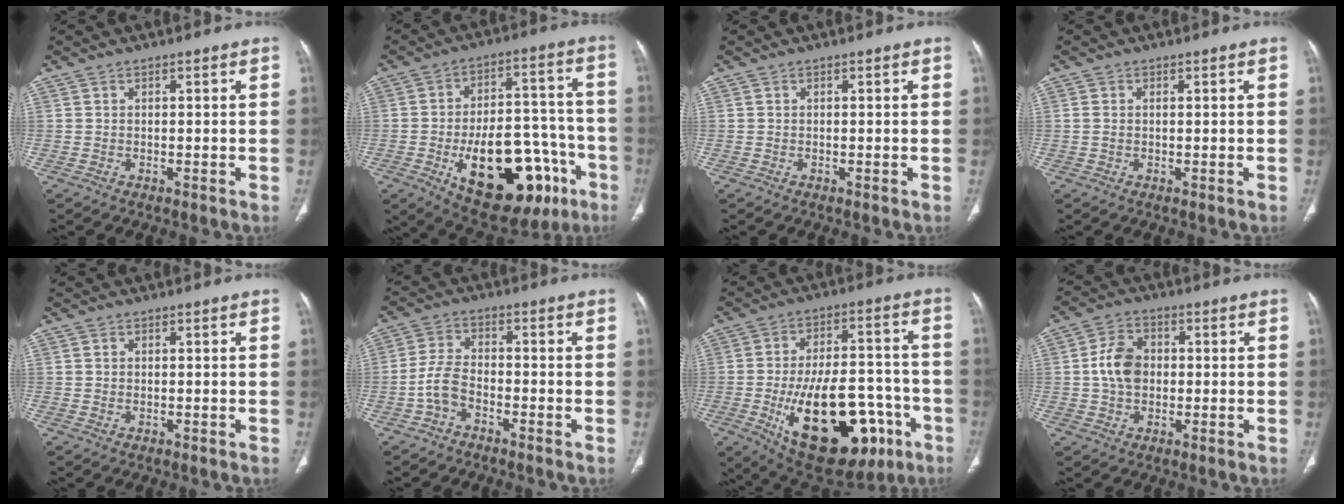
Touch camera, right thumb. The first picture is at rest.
{"total": 24.7, "force": [-9.6, 12.5, 19.0], "torque": [-0.245, 0.043, -0.121]}
{"total": 0.0}
{"total": 1.0, "force": [0.1, 0.6, 0.8], "torque": [-0.029, 0.007, 0.006]}
{"total": 0.6, "force": [0.0, 0.5, 0.4], "torque": [-0.013, 0.001, 0.002]}
{"total": 5.2, "force": [-2.6, 2.9, 3.3], "torque": [-0.064, 0.025, -0.060]}
{"total": 26.9, "force": [-9.5, 13.6, 21.1], "torque": [-0.307, 0.027, -0.119]}
{"total": 7.5, "force": [0.1, 5.6, 5.0], "torque": [-0.080, 0.011, -0.002]}